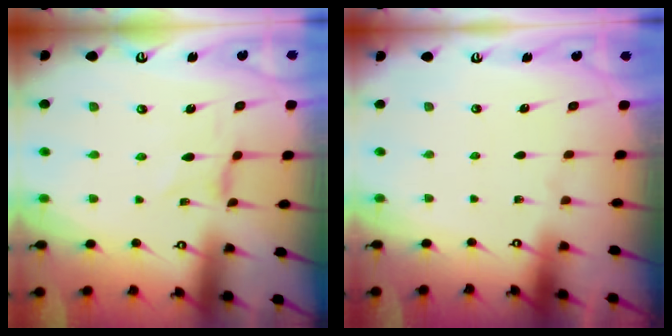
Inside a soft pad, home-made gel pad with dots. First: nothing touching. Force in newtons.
{"total": 0.0}